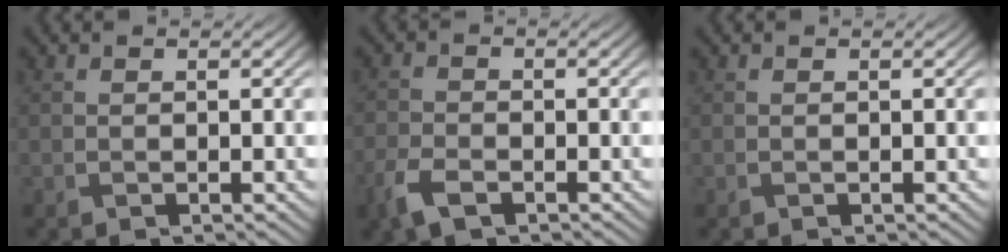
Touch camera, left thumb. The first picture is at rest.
{"total": 4.2, "force": [-2.6, 2.1, 2.6], "torque": [-0.064, -0.011, -0.061]}
{"total": 0.0}